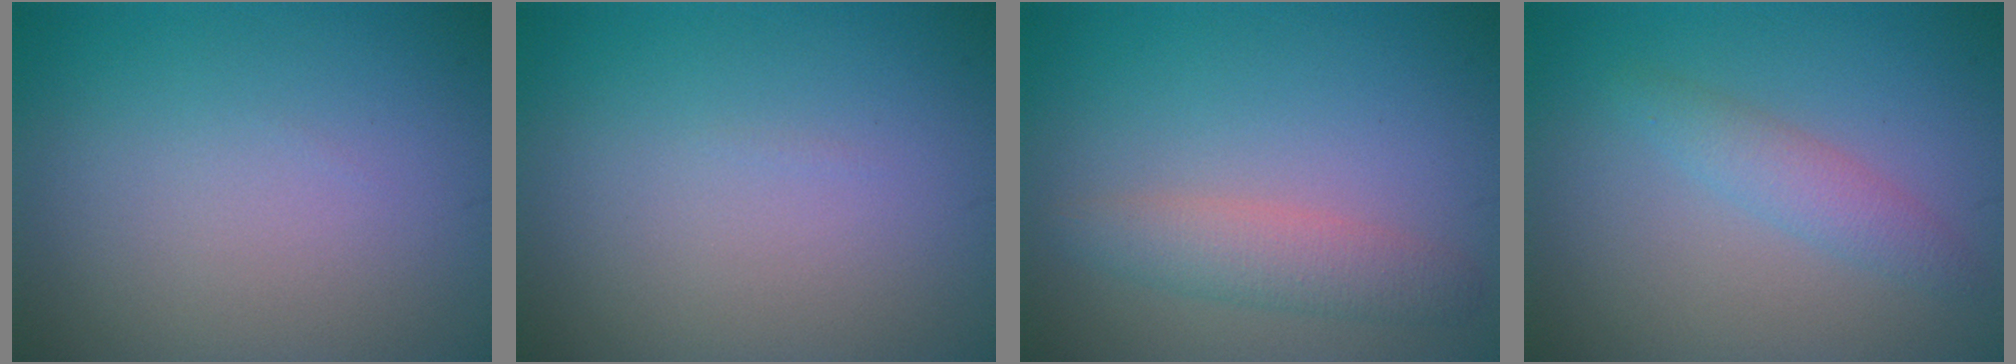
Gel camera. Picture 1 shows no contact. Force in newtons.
{"total": 0.0}
{"total": 2.8, "press": 2.8, "slide": 0.1}
{"total": 2.1, "press": 2.1, "slide": 0.2}